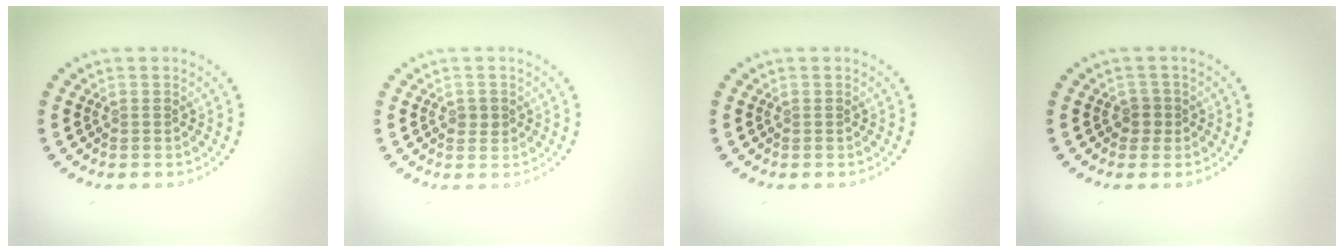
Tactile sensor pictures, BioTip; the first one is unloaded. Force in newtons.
{"total": 1.2, "press": 1.2, "slide": 0.1}
{"total": 0.0}
{"total": 1.3, "press": 1.1, "slide": 0.7}